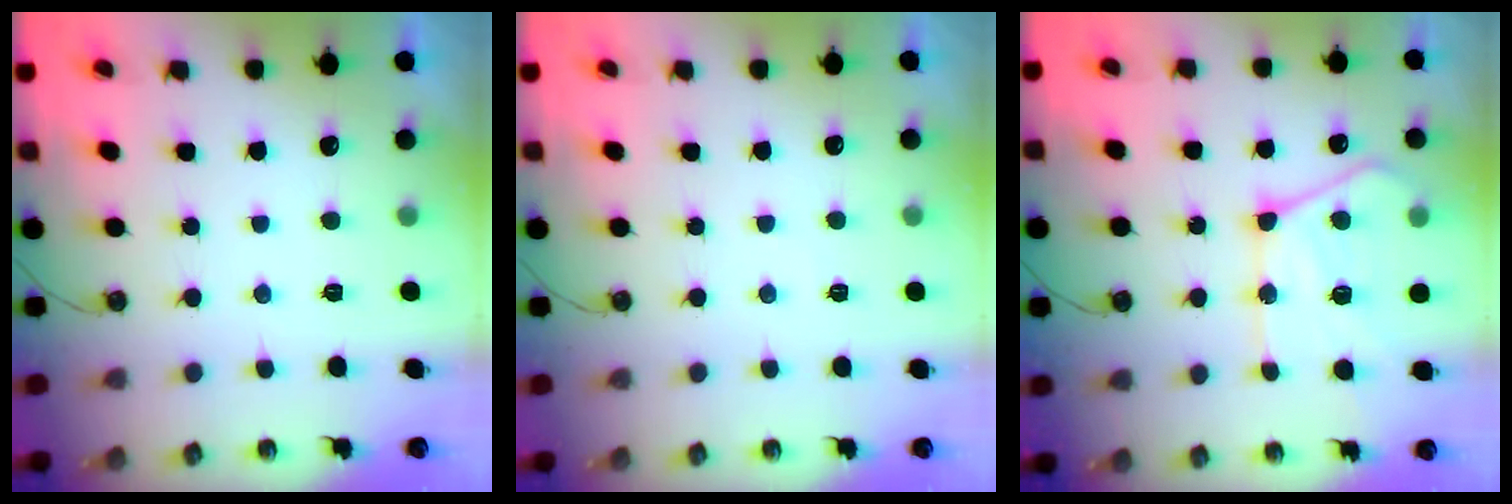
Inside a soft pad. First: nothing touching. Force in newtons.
{"total": 3.0, "press": 3.0, "slide": 0.4}
{"total": 17.8, "press": 17.7, "slide": 1.7}